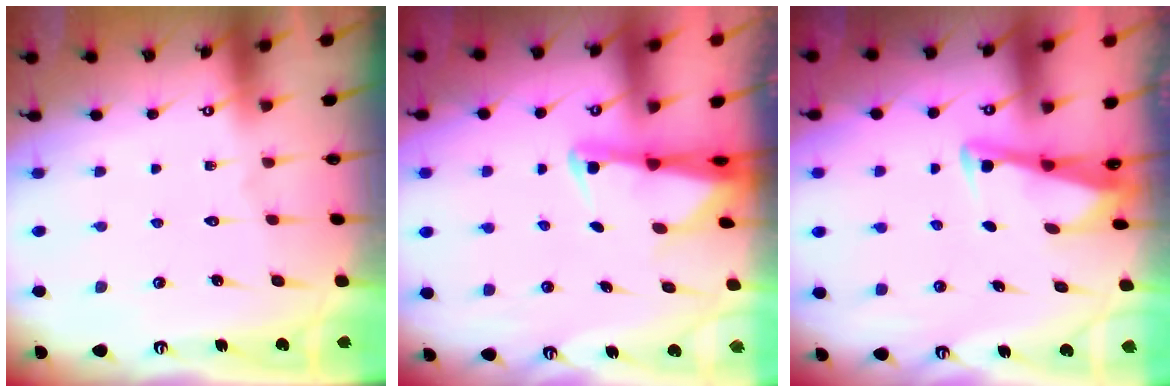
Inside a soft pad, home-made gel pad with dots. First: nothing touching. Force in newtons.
{"total": 2.4, "press": 2.3, "slide": 0.5}
{"total": 3.0, "press": 3.0, "slide": 0.3}